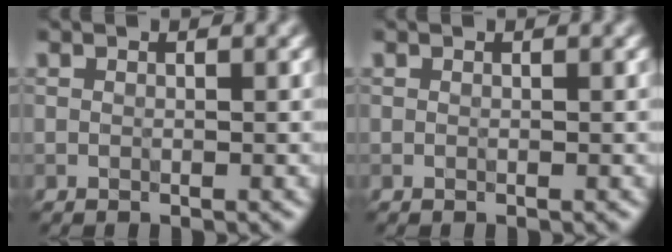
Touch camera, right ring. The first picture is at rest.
{"total": 0.0}